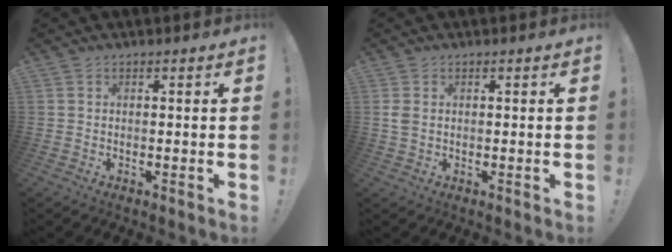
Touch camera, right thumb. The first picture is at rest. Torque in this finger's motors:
{"motor_torque": [0.48, 0.13, 0.42, 0.08, 0.02]}